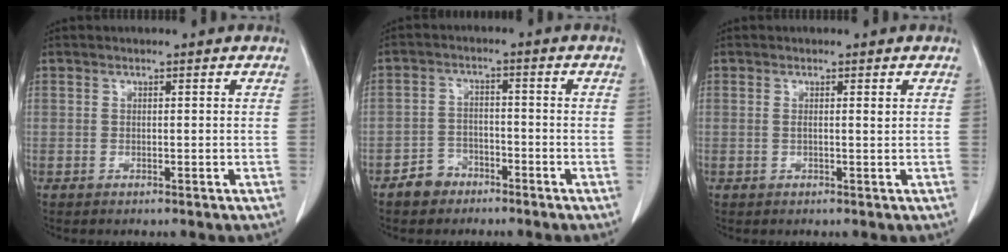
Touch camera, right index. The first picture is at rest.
{"total": 4.2, "force": [-2.9, 3.0, 0.5], "torque": [-0.008, 0.013, -0.049]}
{"total": 1.1, "force": [0.4, 0.0, 1.0], "torque": [-0.019, 0.003, 0.010]}